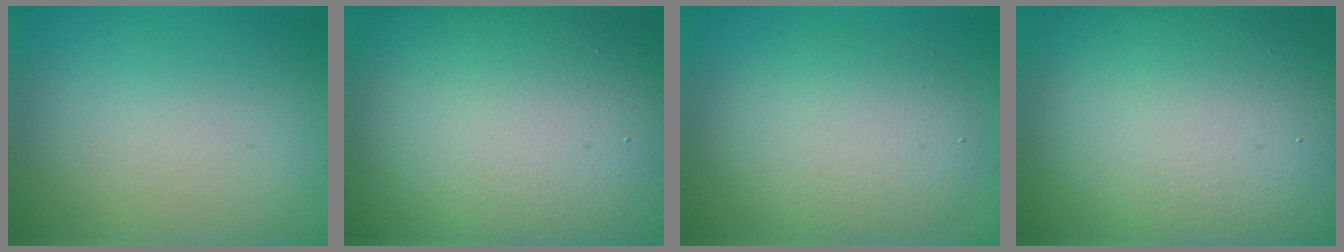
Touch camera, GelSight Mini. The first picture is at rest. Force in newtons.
{"total": 21.1, "press": 21.0, "slide": 1.3}
{"total": 4.8, "press": 4.7, "slide": 0.5}
{"total": 21.0, "press": 21.0, "slide": 0.8}